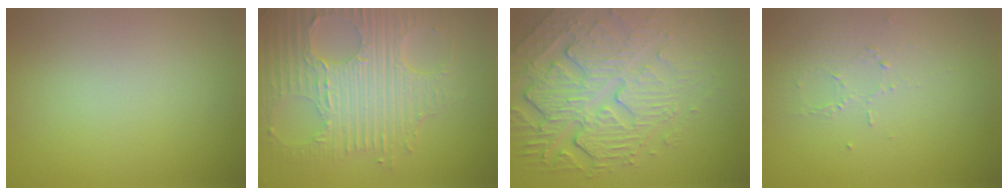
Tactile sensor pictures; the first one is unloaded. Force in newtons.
{"total": 8.6, "press": 6.0, "slide": 6.1}
{"total": 7.6, "press": 5.4, "slide": 5.4}
{"total": 1.3, "press": 0.6, "slide": 1.1}